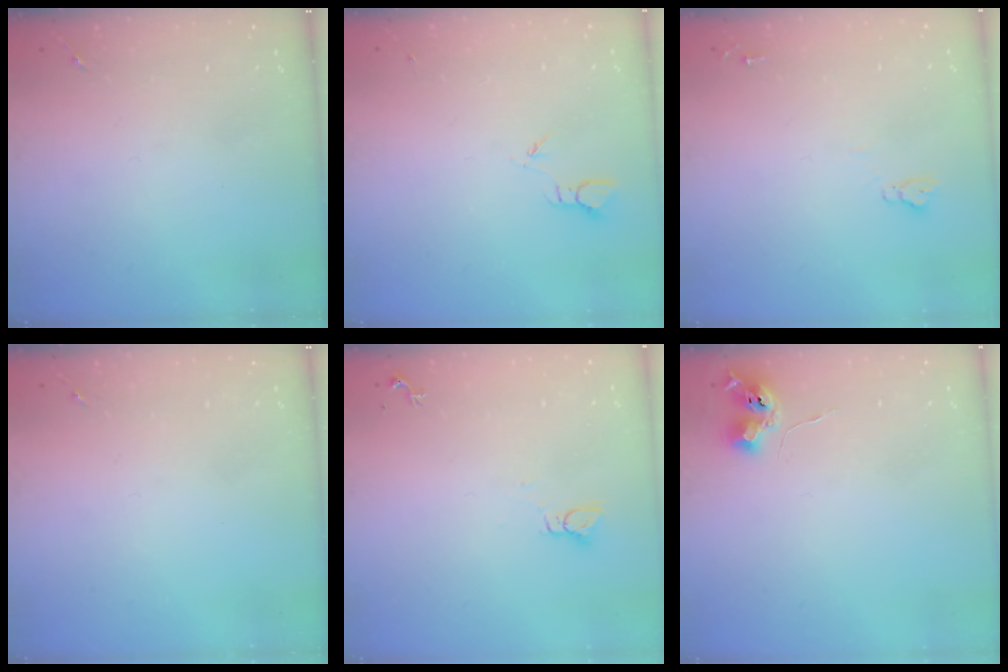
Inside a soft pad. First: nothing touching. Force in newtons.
{"total": 2.3, "press": 2.3, "slide": 0.1}
{"total": 3.8, "press": 3.8, "slide": 0.3}
{"total": 0.0}
{"total": 2.2, "press": 2.2, "slide": 0.1}
{"total": 6.2, "press": 6.1, "slide": 0.8}